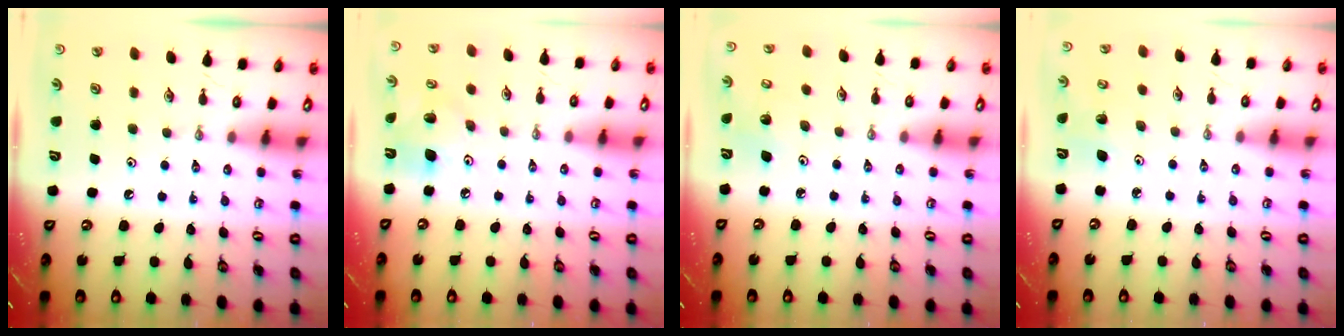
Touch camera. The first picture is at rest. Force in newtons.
{"total": 11.3, "press": 11.2, "slide": 1.4}
{"total": 3.3, "press": 3.1, "slide": 1.2}
{"total": 3.3, "press": 3.3, "slide": 0.3}